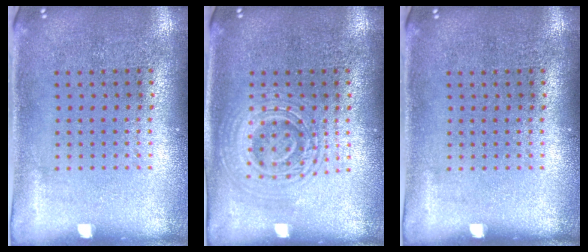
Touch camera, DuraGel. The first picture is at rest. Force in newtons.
{"total": 2.8, "press": 2.8, "slide": 0.6}
{"total": 0.0}